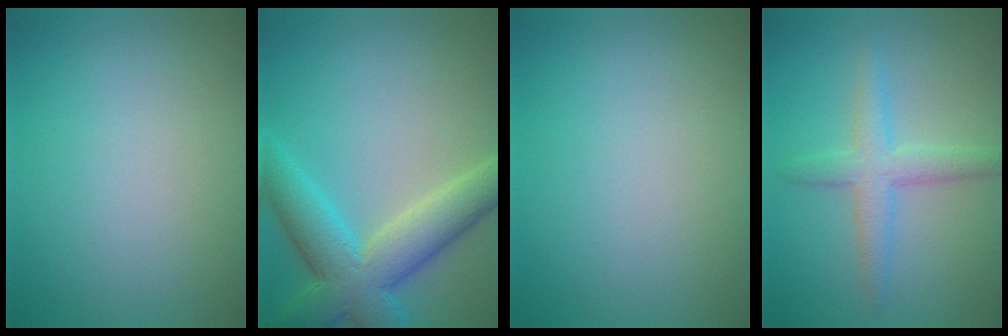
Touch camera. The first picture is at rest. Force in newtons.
{"total": 7.3, "press": 7.3, "slide": 0.4}
{"total": 0.0}
{"total": 3.2, "press": 3.2, "slide": 0.1}